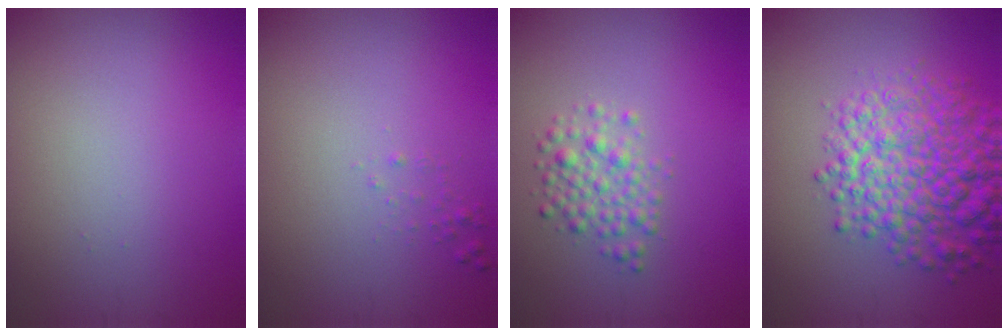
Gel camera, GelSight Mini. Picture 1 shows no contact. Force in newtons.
{"total": 0.6, "press": 0.6, "slide": 0.0}
{"total": 2.6, "press": 2.6, "slide": 0.1}
{"total": 8.0, "press": 8.0, "slide": 0.3}